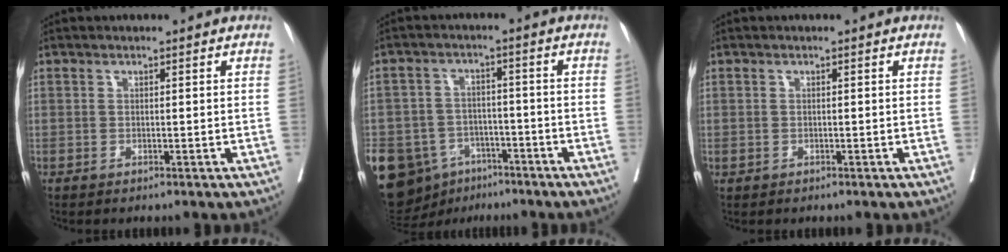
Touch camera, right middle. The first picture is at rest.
{"total": 22.9, "force": [-12.0, 16.6, 10.2], "torque": [-0.315, -0.009, -0.184]}
{"total": 0.0}